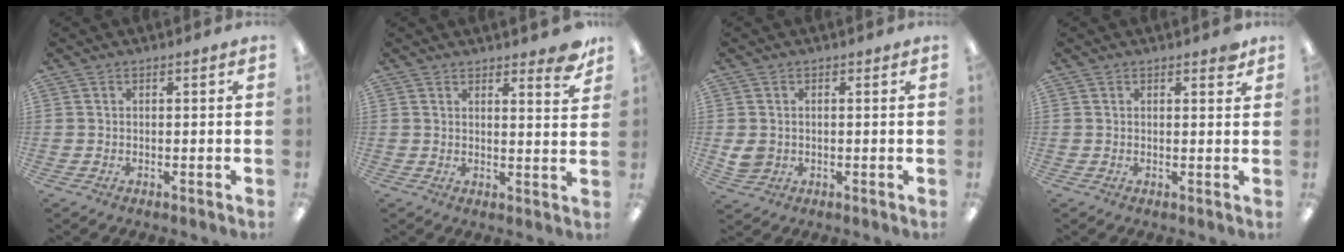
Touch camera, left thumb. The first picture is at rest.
{"total": 5.4, "force": [4.5, 1.4, 2.7], "torque": [-0.024, -0.029, 0.073]}
{"total": 4.2, "force": [0.4, 3.8, 1.6], "torque": [-0.014, 0.002, 0.008]}
{"total": 1.7, "force": [1.3, 0.6, 0.8], "torque": [-0.002, -0.005, 0.020]}